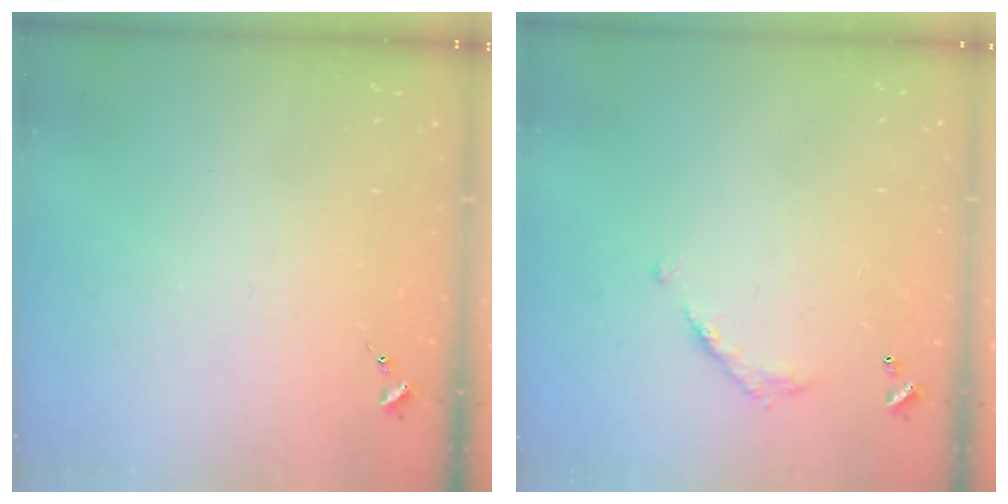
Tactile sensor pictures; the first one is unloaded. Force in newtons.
{"total": 7.9, "press": 7.9, "slide": 0.3}